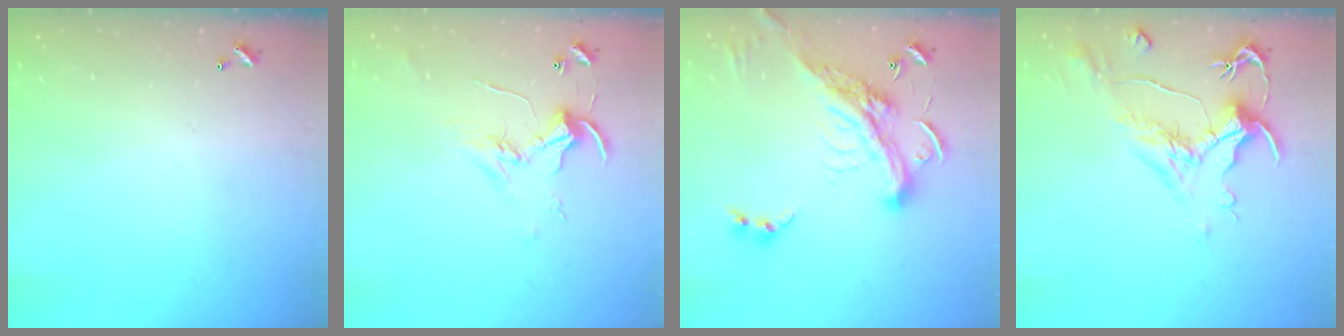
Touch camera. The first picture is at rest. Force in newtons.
{"total": 2.5, "press": 2.5, "slide": 0.2}
{"total": 6.7, "press": 6.7, "slide": 1.0}
{"total": 1.6, "press": 0.6, "slide": 1.4}